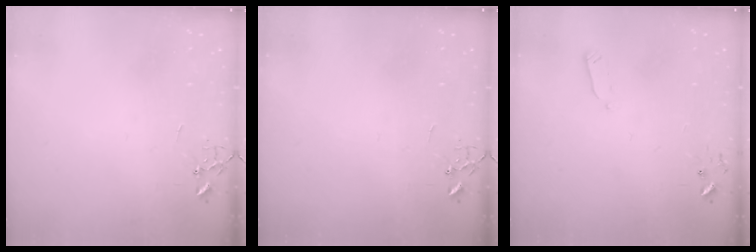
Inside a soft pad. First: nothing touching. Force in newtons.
{"total": 0.0}
{"total": 2.4, "press": 2.3, "slide": 0.4}